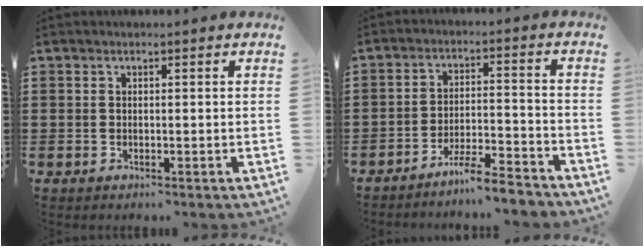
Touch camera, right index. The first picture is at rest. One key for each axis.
{"total": 5.7, "fx": -5.3, "fy": 0.1, "fz": 2.1, "tx": -0.045, "ty": -0.005, "tz": -0.104}